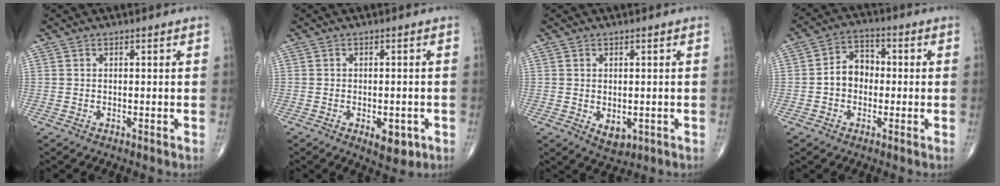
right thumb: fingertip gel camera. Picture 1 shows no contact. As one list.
[{"total": 5.0, "force": [-1.9, 2.5, 3.9], "torque": [-0.042, 0.004, -0.016]}, {"total": 3.6, "force": [-0.6, 2.2, 2.7], "torque": [-0.031, -0.006, 0.003]}, {"total": 6.5, "force": [-0.8, 5.1, 3.9], "torque": [-0.043, 0.027, -0.026]}]